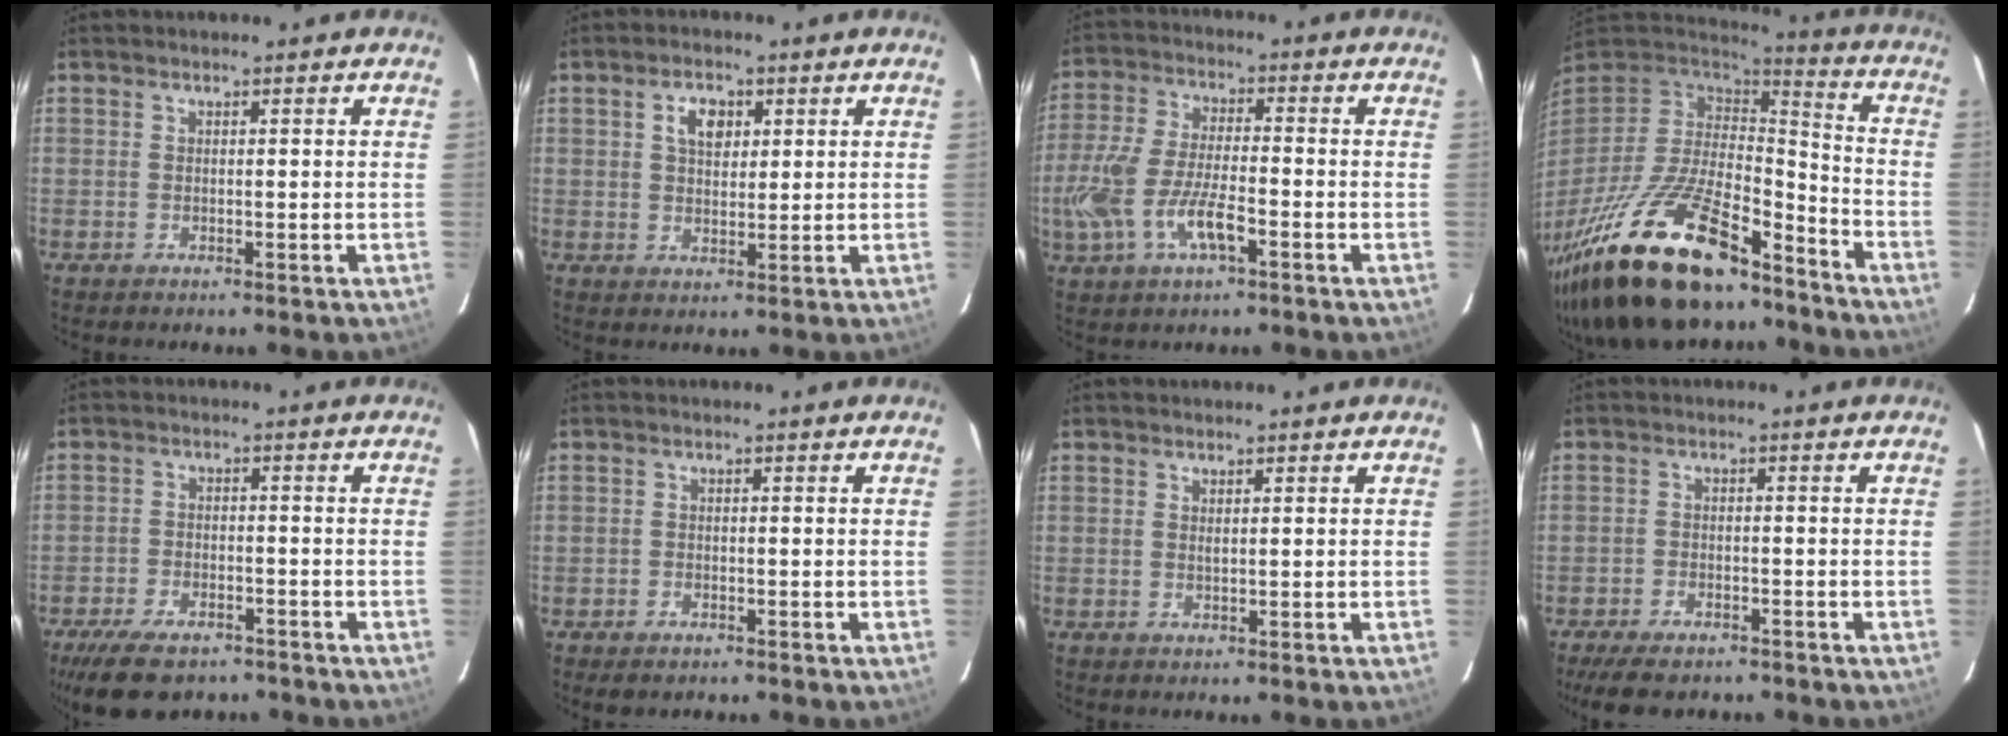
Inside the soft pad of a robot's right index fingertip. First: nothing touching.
{"total": 4.6, "force": [1.7, 3.0, 3.1], "torque": [-0.049, 0.012, 0.032]}
{"total": 13.6, "force": [-5.1, 5.0, 11.6], "torque": [-0.256, -0.010, -0.096]}
{"total": 31.3, "force": [-21.4, 11.4, 19.9], "torque": [-0.395, -0.045, -0.345]}
{"total": 11.4, "force": [-8.5, 4.9, 5.7], "torque": [-0.136, -0.017, -0.141]}
{"total": 2.3, "force": [-1.7, 1.2, 1.0], "torque": [-0.024, -0.004, -0.028]}
{"total": 0.5, "force": [0.4, 0.2, 0.4], "torque": [-0.007, 0.001, 0.007]}
{"total": 8.4, "force": [-6.7, 3.1, 3.9], "torque": [-0.097, -0.017, -0.110]}